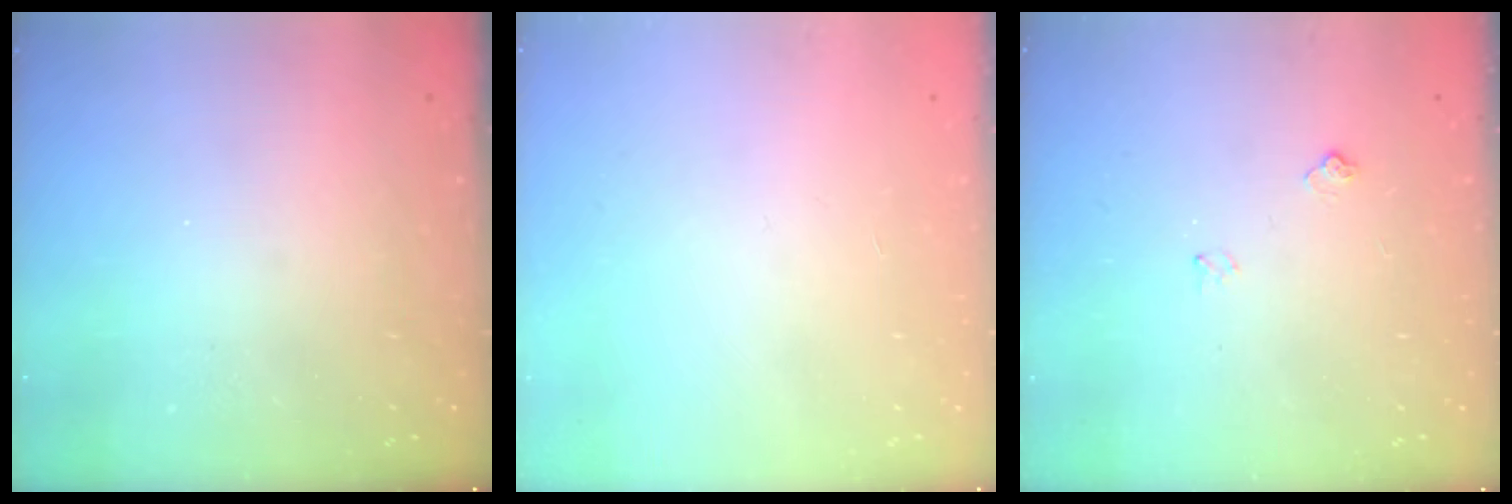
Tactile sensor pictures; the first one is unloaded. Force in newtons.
{"total": 0.0}
{"total": 5.8, "press": 5.7, "slide": 0.8}